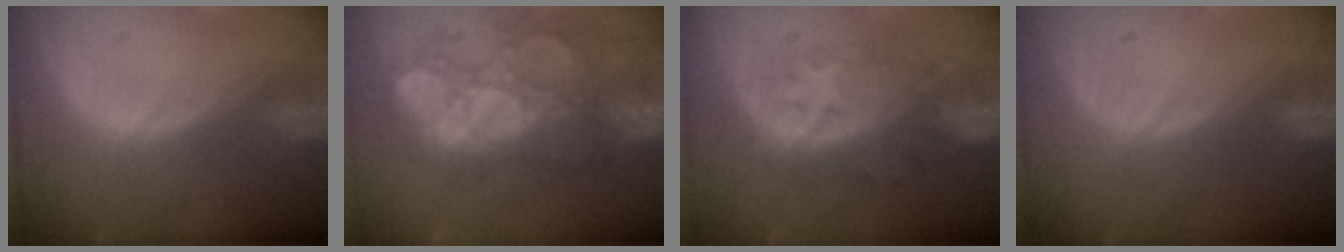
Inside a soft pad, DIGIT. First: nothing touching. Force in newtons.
{"total": 11.2, "press": 10.8, "slide": 3.1}
{"total": 8.3, "press": 8.0, "slide": 2.2}
{"total": 0.0}